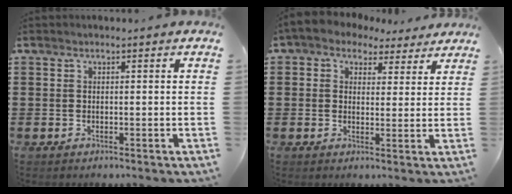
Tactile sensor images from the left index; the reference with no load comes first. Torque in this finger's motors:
{"motor_torque": [1.85, 0.29, 0.90, 0.19]}